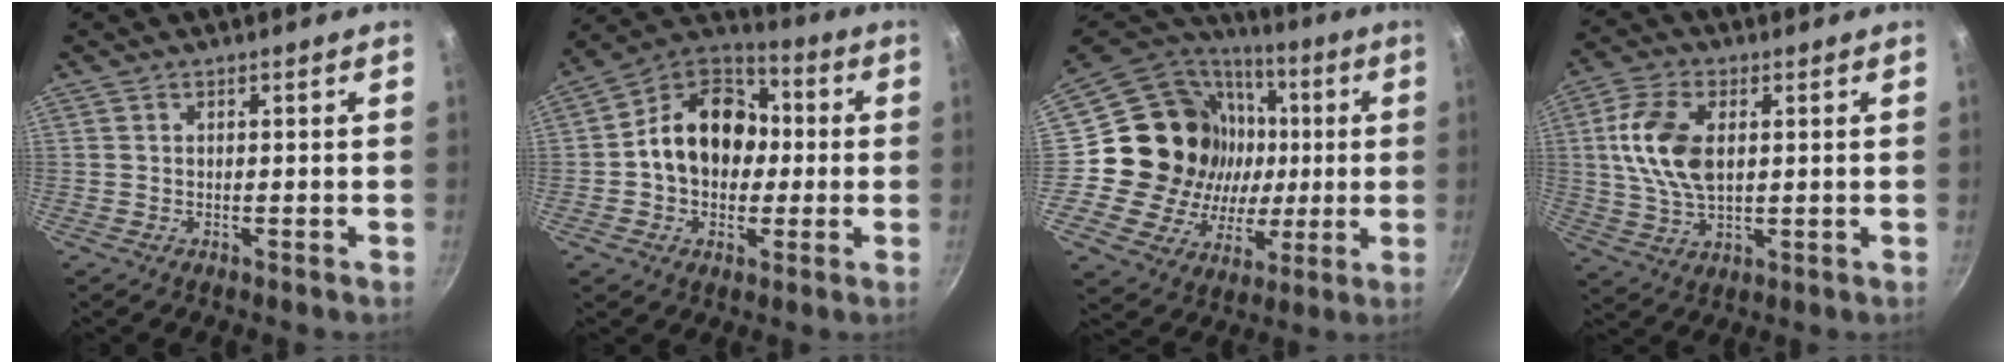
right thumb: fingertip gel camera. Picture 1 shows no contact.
{"total": 16.8, "force": [0.3, 13.0, 10.7], "torque": [-0.137, 0.038, -0.013]}
{"total": 24.8, "force": [1.5, 21.4, 12.5], "torque": [-0.200, 0.012, 0.034]}
{"total": 11.6, "force": [2.0, 6.7, 9.3], "torque": [-0.173, 0.004, 0.035]}